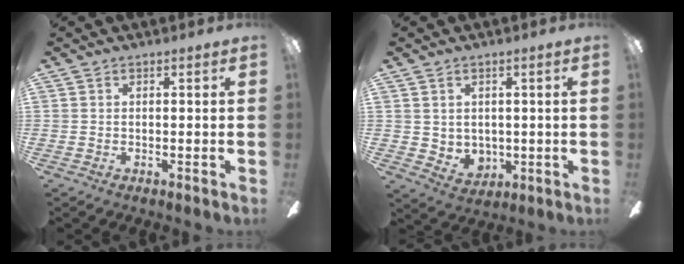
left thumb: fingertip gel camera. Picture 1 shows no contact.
{"total": 4.4, "force": [2.1, 3.7, 0.9], "torque": [-0.013, -0.012, 0.043]}